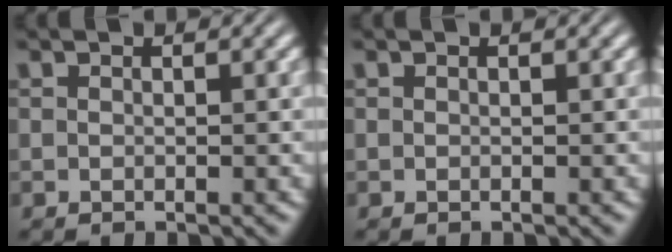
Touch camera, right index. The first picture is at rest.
{"total": 0.0}